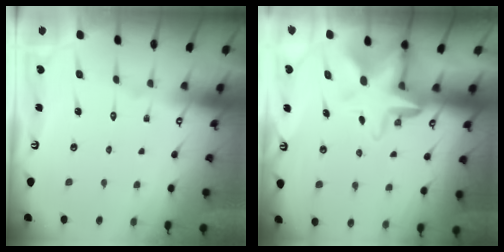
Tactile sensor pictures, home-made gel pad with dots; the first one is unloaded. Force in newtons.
{"total": 7.5, "press": 7.3, "slide": 1.7}